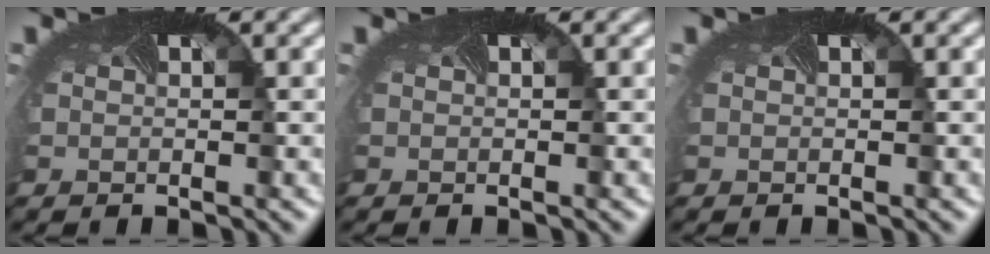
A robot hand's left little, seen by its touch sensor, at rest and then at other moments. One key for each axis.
{"total": 0.0}
{"total": 0.0}